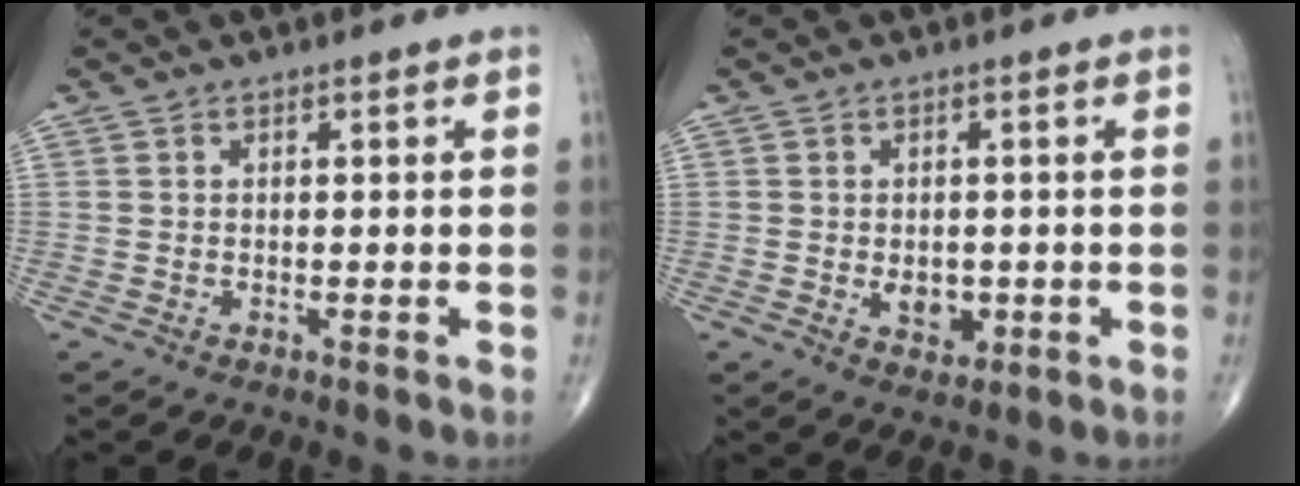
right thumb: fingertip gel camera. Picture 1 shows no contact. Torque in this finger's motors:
{"motor_torque": [-0.01, 0.94, -0.09, -0.08, 0.05]}